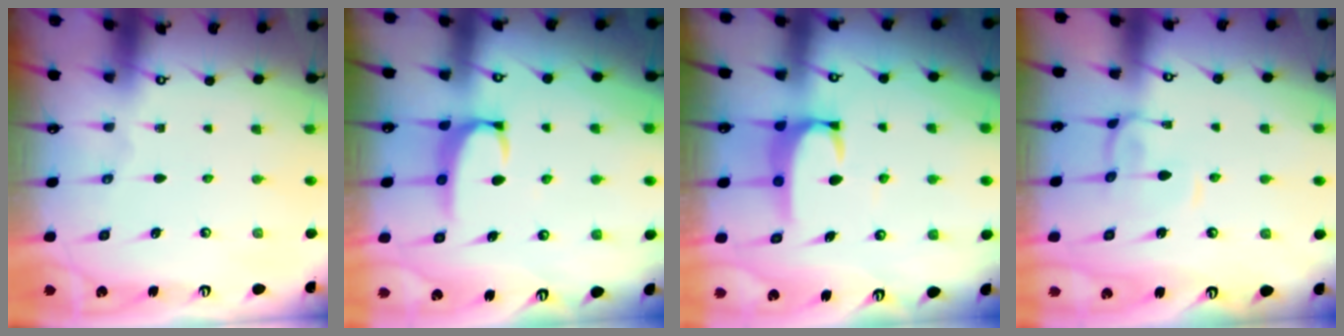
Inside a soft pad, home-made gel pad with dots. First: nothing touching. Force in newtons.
{"total": 2.3, "press": 2.2, "slide": 0.6}
{"total": 3.2, "press": 3.2, "slide": 0.3}
{"total": 2.0, "press": 2.0, "slide": 0.5}